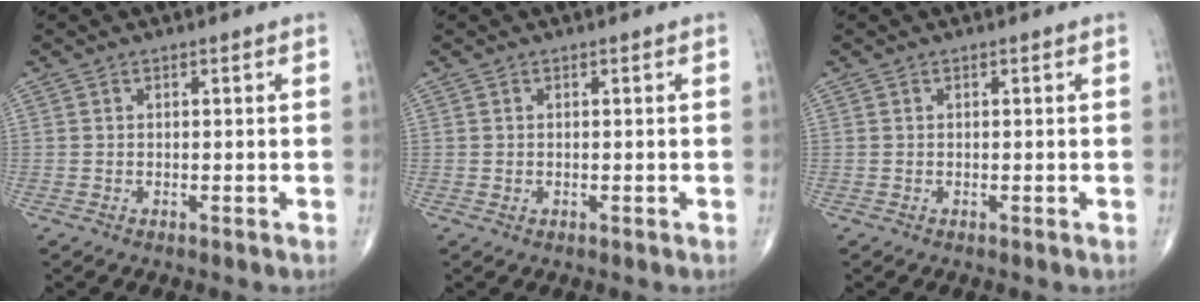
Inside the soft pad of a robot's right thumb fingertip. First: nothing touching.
{"total": 0.0}
{"total": 0.0}